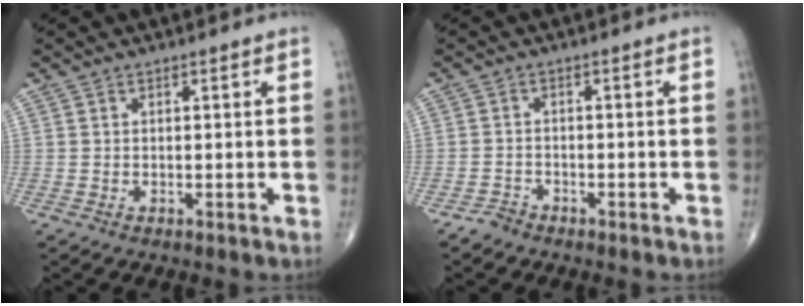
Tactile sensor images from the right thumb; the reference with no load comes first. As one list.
[{"total": 1.9, "force": [-1.7, 1.0, 0.1], "torque": [-0.004, 0.004, -0.033]}]